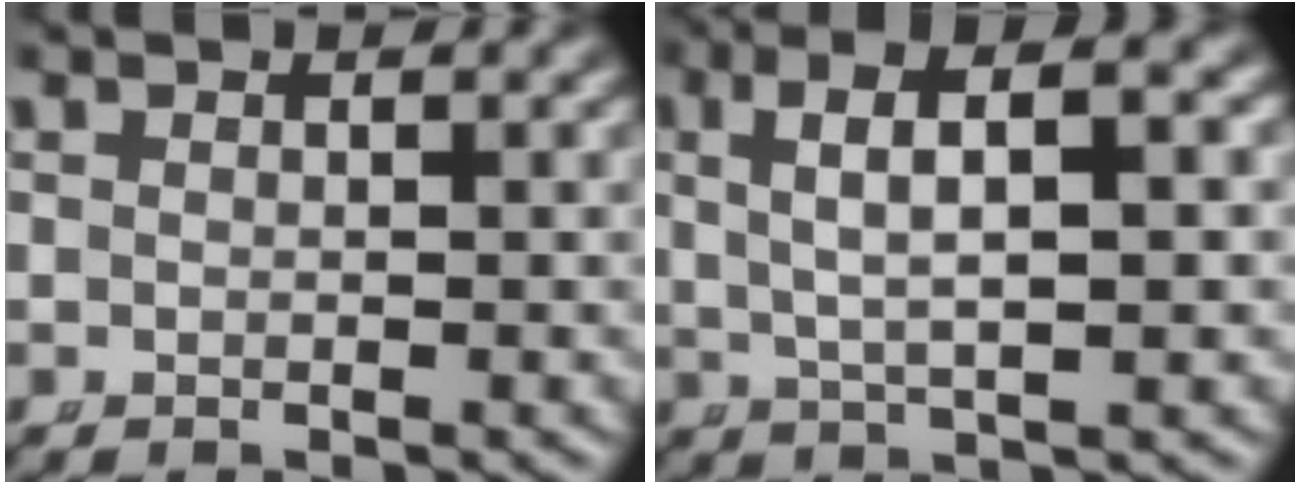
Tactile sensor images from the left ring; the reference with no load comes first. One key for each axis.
{"total": 5.6, "fx": 2.2, "fy": 1.4, "fz": 5.0, "tx": -0.078, "ty": 0.018, "tz": 0.036}